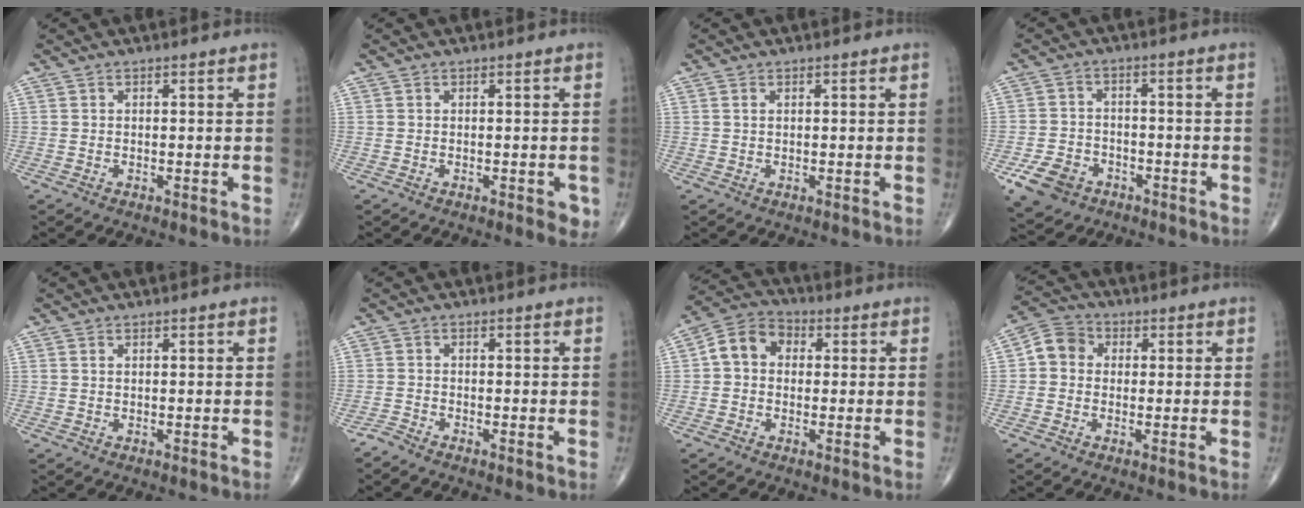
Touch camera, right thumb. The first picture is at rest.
{"total": 2.4, "force": [-0.9, 1.2, 1.9], "torque": [-0.009, 0.001, -0.010]}
{"total": 0.9, "force": [0.4, 0.5, 0.7], "torque": [-0.017, 0.004, 0.010]}
{"total": 7.7, "force": [-4.1, 5.8, 3.1], "torque": [-0.050, 0.020, -0.068]}
{"total": 0.6, "force": [0.3, 0.3, 0.5], "torque": [-0.011, 0.004, 0.008]}
{"total": 1.4, "force": [-1.3, 0.2, 0.5], "torque": [-0.014, -0.005, -0.030]}
{"total": 7.8, "force": [0.8, 6.2, 4.7], "torque": [-0.069, 0.025, 0.000]}
{"total": 5.8, "force": [0.4, 5.0, 2.8], "torque": [-0.037, 0.017, -0.006]}